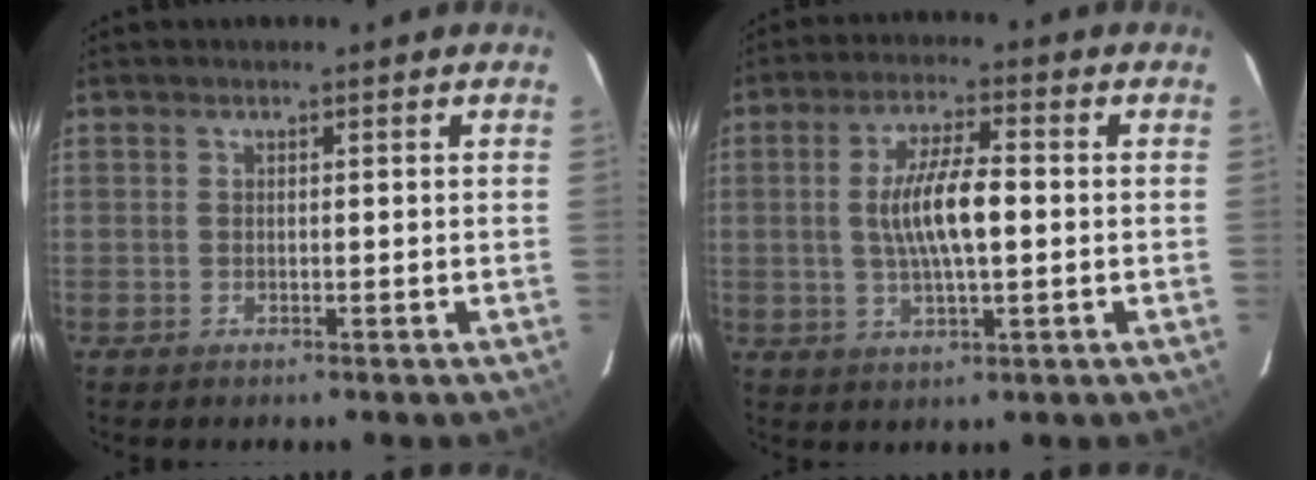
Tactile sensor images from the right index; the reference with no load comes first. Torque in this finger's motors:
{"motor_torque": [0.40, -0.05, 0.59, 0.12]}